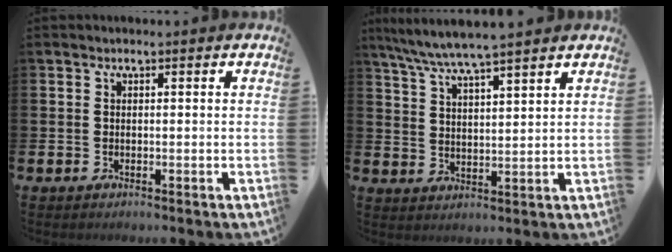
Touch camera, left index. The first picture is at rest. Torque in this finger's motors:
{"motor_torque": [0.43, -0.44, 0.82, 0.20]}